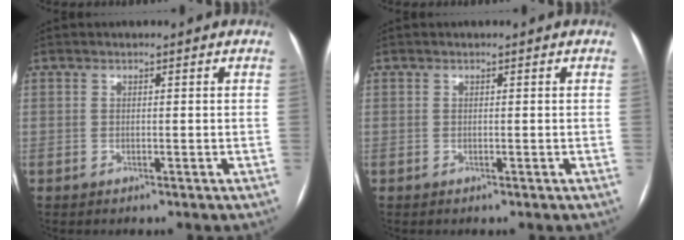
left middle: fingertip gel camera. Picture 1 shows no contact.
{"total": 0.0}